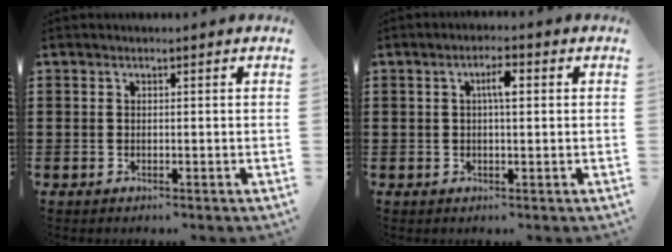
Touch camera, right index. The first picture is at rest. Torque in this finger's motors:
{"motor_torque": [0.89, -0.19, 0.38, 0.09]}